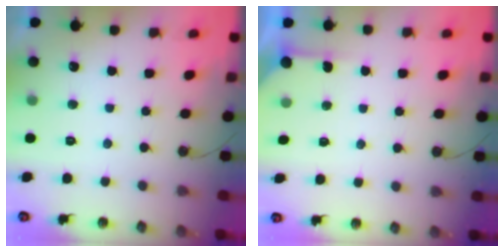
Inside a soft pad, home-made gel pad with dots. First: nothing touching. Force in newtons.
{"total": 2.3, "press": 2.2, "slide": 0.3}